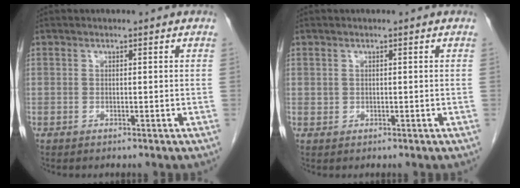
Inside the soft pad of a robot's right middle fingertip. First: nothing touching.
{"total": 0.6, "force": [0.2, 0.5, 0.1], "torque": [0.005, 0.003, 0.001]}